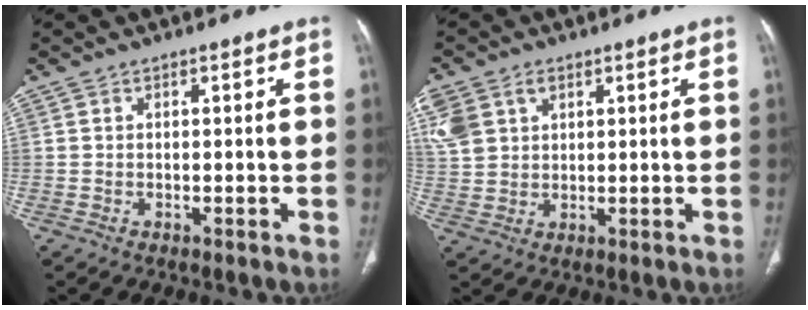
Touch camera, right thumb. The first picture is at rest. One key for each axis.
{"total": 13.2, "fx": 5.5, "fy": 9.9, "fz": 6.9, "tx": -0.185, "ty": 0.017, "tz": 0.115}